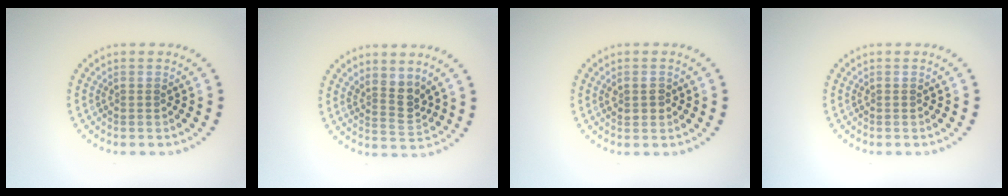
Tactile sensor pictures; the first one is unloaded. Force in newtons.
{"total": 2.7, "press": 2.0, "slide": 1.7}
{"total": 1.5, "press": 1.4, "slide": 0.4}
{"total": 0.0}